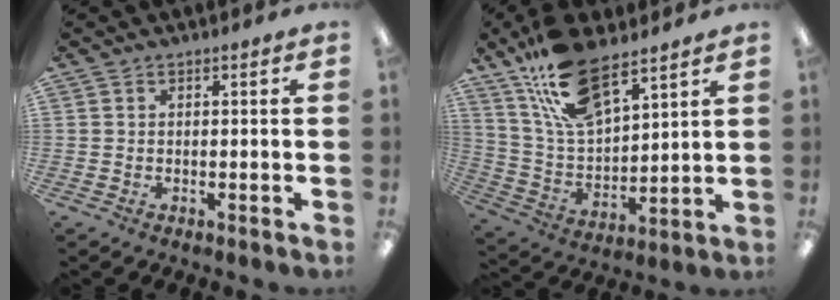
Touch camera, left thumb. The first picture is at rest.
{"total": 17.6, "force": [12.2, 7.2, 10.4], "torque": [-0.209, -0.048, 0.220]}